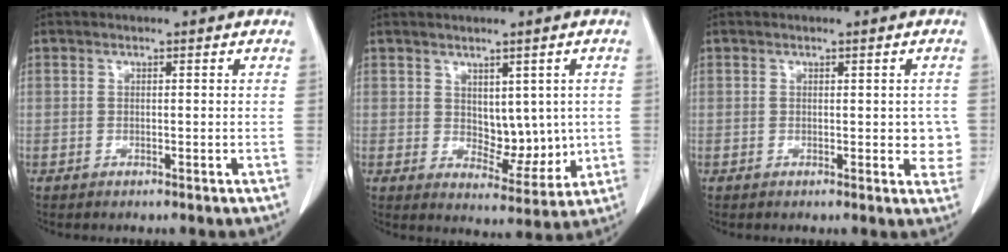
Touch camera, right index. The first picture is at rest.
{"total": 6.5, "force": [0.7, 3.7, 5.3], "torque": [-0.068, -0.005, 0.031]}
{"total": 3.3, "force": [0.2, 1.8, 2.7], "torque": [-0.016, 0.000, 0.002]}